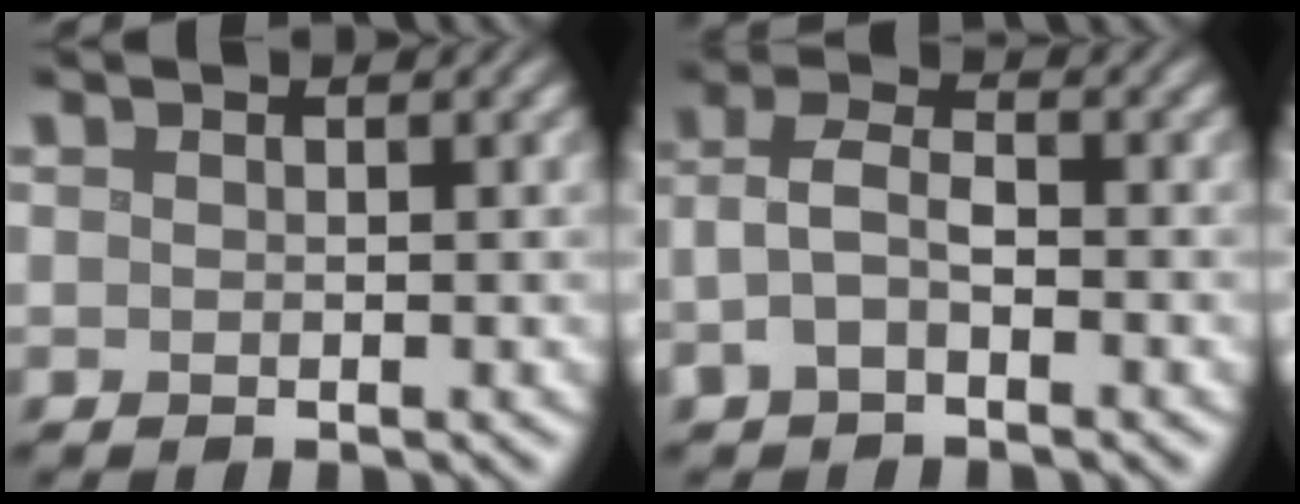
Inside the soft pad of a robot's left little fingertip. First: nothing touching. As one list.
[{"total": 3.3, "force": [-1.1, 1.7, 2.6], "torque": [-0.058, 0.011, -0.029]}]